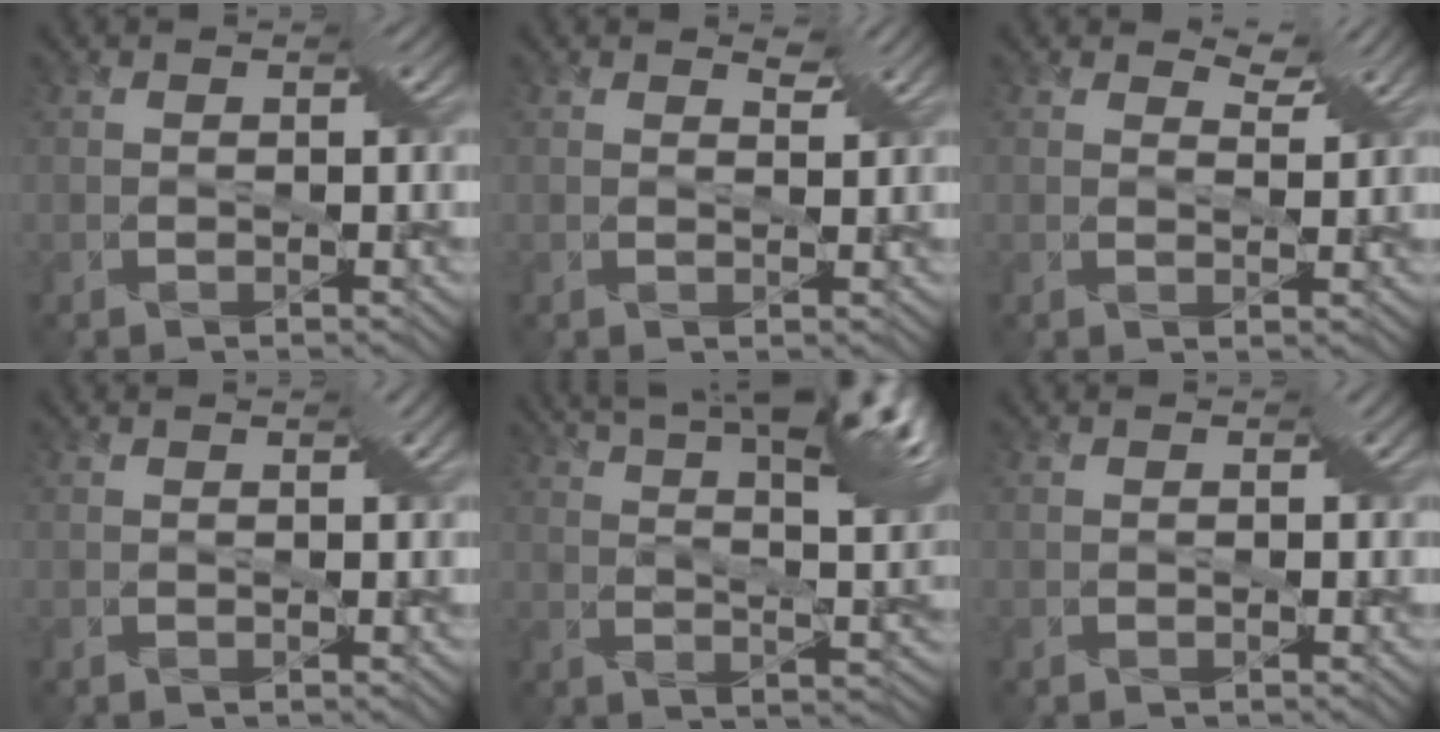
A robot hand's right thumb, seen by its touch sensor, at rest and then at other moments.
{"total": 1.2, "force": [1.1, -0.3, 0.2], "torque": [-0.018, 0.003, 0.022]}
{"total": 2.6, "force": [2.4, 0.3, 1.0], "torque": [-0.034, 0.001, 0.037]}
{"total": 0.6, "force": [0.4, -0.5, -0.2], "torque": [-0.012, -0.004, 0.012]}
{"total": 13.9, "force": [9.9, 2.4, 9.5], "torque": [-0.173, 0.014, 0.146]}
{"total": 0.0}